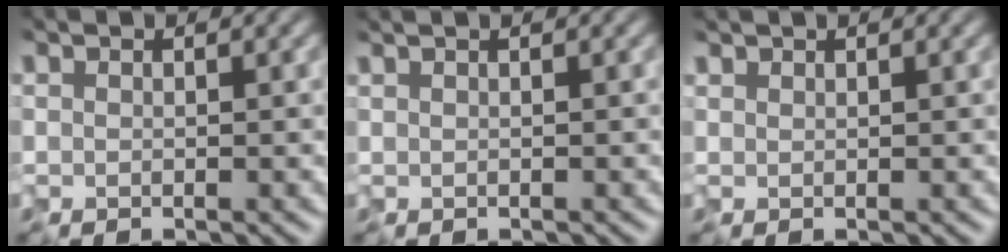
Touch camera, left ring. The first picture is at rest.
{"total": 1.7, "force": [1.0, 0.8, 1.1], "torque": [-0.008, 0.012, -0.006]}
{"total": 0.5, "force": [0.5, 0.1, 0.1], "torque": [0.000, 0.003, 0.008]}